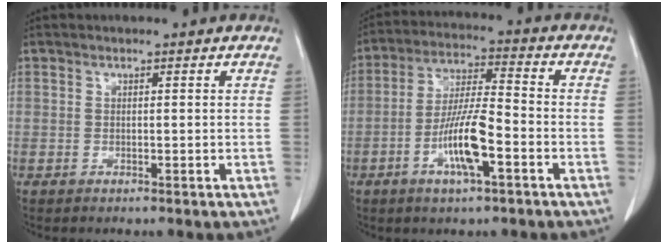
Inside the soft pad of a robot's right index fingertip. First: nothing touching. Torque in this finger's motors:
{"motor_torque": [1.67, -0.38, 0.78, 0.21]}